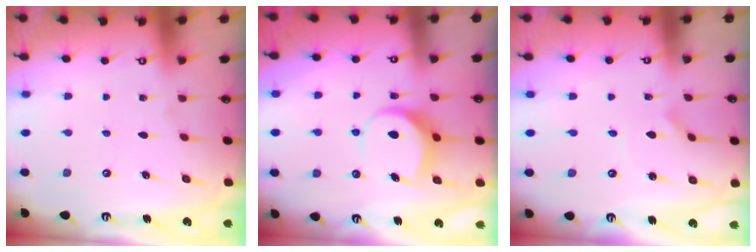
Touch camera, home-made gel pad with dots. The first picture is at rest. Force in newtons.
{"total": 8.6, "press": 8.6, "slide": 0.5}
{"total": 1.8, "press": 1.8, "slide": 0.2}